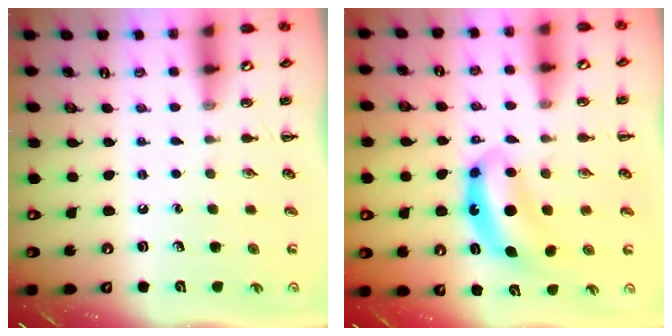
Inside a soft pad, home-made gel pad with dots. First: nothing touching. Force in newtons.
{"total": 7.6, "press": 7.5, "slide": 1.3}